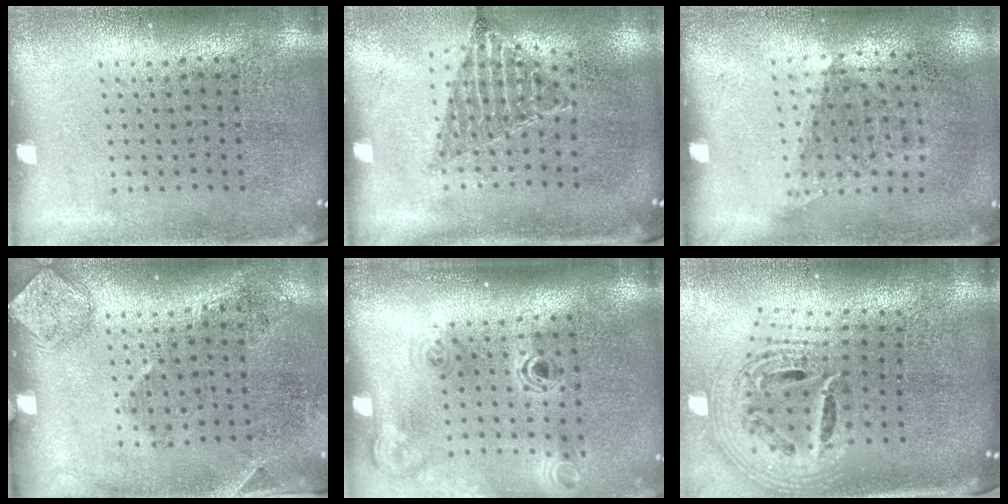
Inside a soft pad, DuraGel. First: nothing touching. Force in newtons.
{"total": 0.9, "press": 0.8, "slide": 0.2}
{"total": 1.1, "press": 0.8, "slide": 0.8}
{"total": 1.8, "press": 1.1, "slide": 1.4}
{"total": 1.2, "press": 1.2, "slide": 0.3}
{"total": 2.6, "press": 1.8, "slide": 1.9}